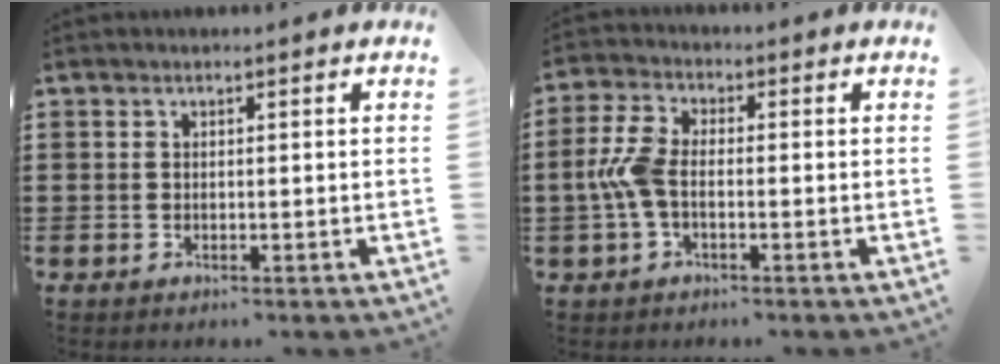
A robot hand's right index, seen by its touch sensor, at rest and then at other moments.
{"total": 5.7, "force": [-1.0, 2.9, 4.8], "torque": [-0.121, -0.002, -0.027]}